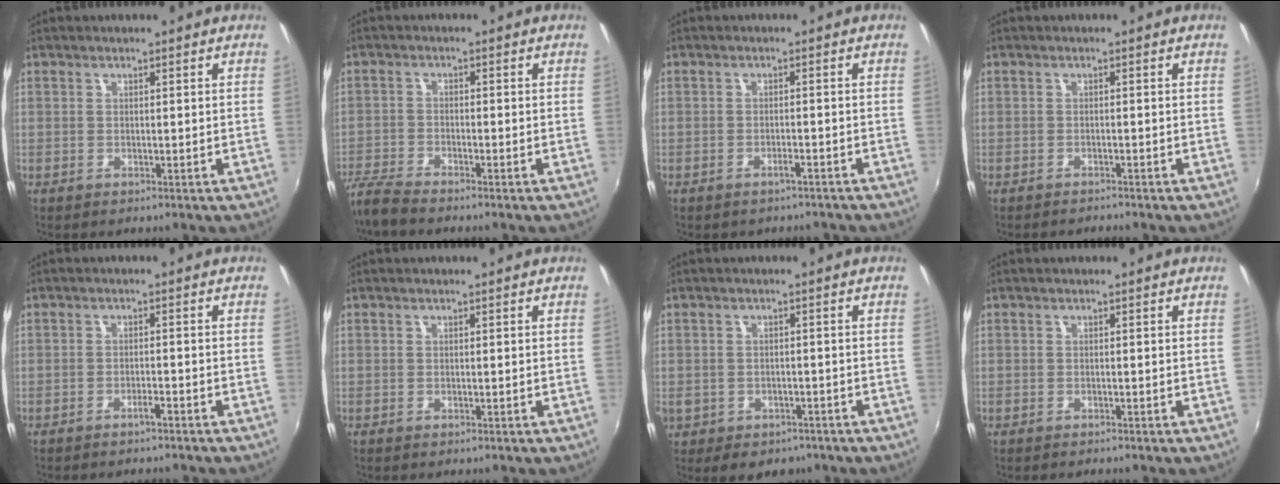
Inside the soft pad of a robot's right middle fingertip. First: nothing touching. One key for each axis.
{"total": 5.4, "fx": -5.0, "fy": 0.1, "fz": 1.9, "tx": -0.057, "ty": -0.017, "tz": -0.101}
{"total": 2.1, "fx": -1.9, "fy": 0.5, "fz": 0.8, "tx": -0.017, "ty": 0.000, "tz": -0.022}
{"total": 1.7, "fx": -1.7, "fy": 0.2, "fz": 0.2, "tx": -0.013, "ty": -0.008, "tz": -0.029}
{"total": 1.7, "fx": -1.6, "fy": 0.0, "fz": 0.7, "tx": -0.018, "ty": 0.002, "tz": -0.022}
{"total": 0.0}
{"total": 6.5, "fx": -3.3, "fy": 5.1, "fz": 2.5, "tx": -0.069, "ty": -0.010, "tz": -0.038}
{"total": 0.8, "fx": -0.8, "fy": 0.1, "fz": 0.1, "tx": -0.004, "ty": -0.006, "tz": -0.015}